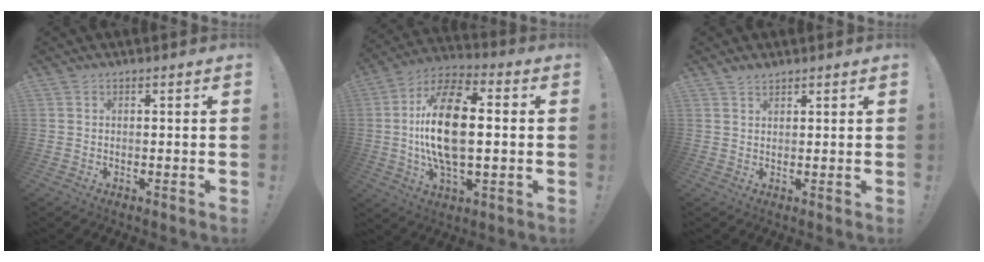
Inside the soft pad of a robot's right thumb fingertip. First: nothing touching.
{"total": 19.9, "force": [0.3, 9.4, 17.6], "torque": [-0.328, 0.003, -0.003]}
{"total": 2.2, "force": [1.9, 0.8, 0.7], "torque": [-0.011, -0.008, 0.036]}